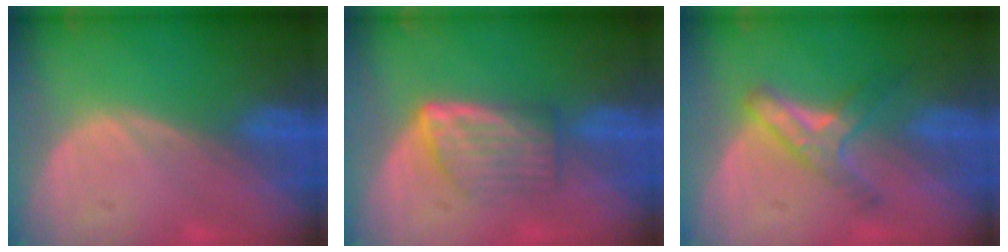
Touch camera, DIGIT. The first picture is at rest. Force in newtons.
{"total": 5.8, "press": 5.2, "slide": 2.4}
{"total": 5.1, "press": 5.0, "slide": 0.9}